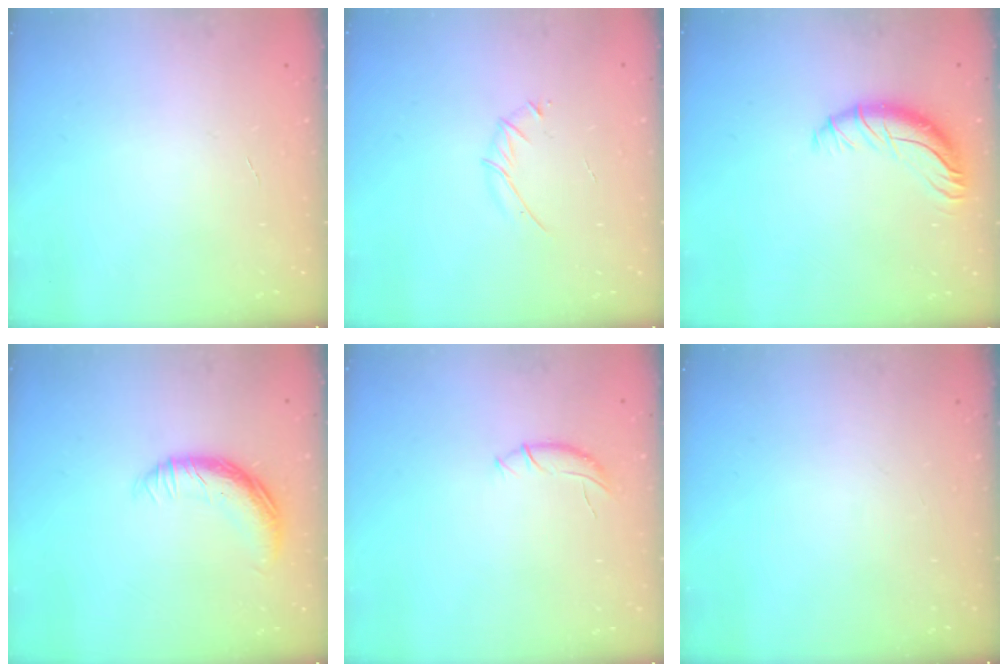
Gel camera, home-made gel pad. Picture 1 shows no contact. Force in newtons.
{"total": 3.5, "press": 3.4, "slide": 0.9}
{"total": 11.2, "press": 10.9, "slide": 2.5}
{"total": 12.1, "press": 12.1, "slide": 0.7}
{"total": 6.8, "press": 6.7, "slide": 1.2}
{"total": 0.0}